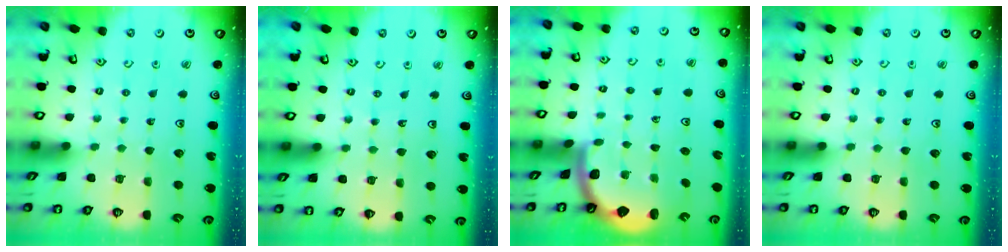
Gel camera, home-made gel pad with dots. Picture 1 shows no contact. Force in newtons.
{"total": 2.9, "press": 2.6, "slide": 1.1}
{"total": 1.6, "press": 1.6, "slide": 0.1}
{"total": 0.0}